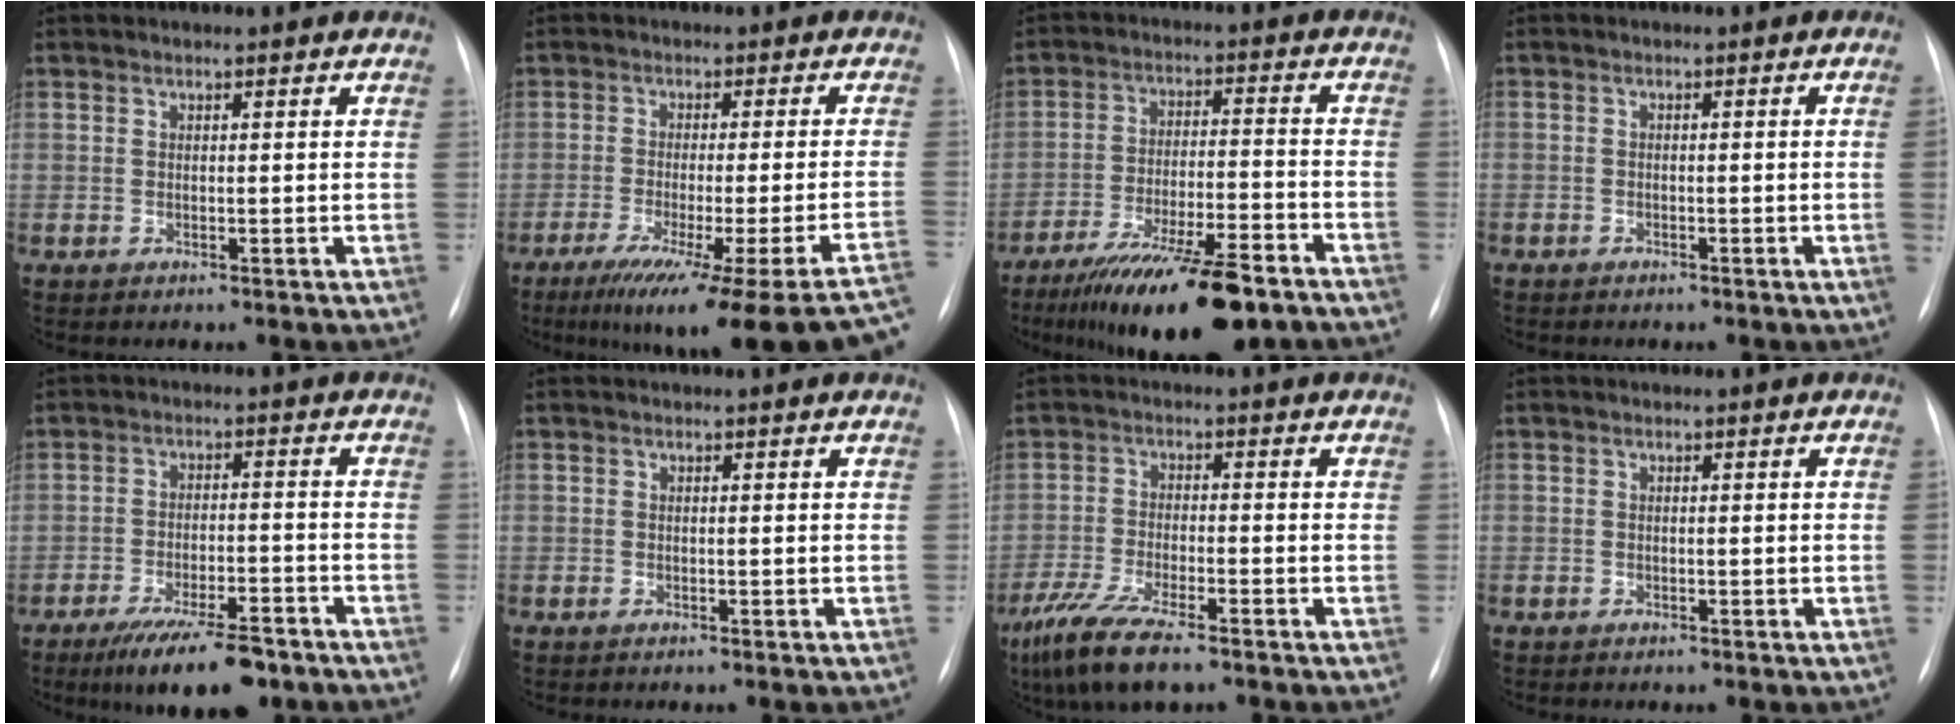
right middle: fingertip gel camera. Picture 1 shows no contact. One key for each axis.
{"total": 23.5, "fx": -18.4, "fy": -1.0, "fz": 14.7, "tx": -0.117, "ty": -0.048, "tz": -0.246}
{"total": 16.8, "fx": -12.3, "fy": 3.0, "fz": 10.9, "tx": -0.164, "ty": -0.015, "tz": -0.202}
{"total": 1.4, "fx": -0.6, "fy": -0.2, "fz": 1.2, "tx": -0.018, "ty": 0.003, "tz": -0.012}
{"total": 11.5, "fx": -8.5, "fy": 3.2, "fz": 7.0, "tx": -0.109, "ty": -0.010, "tz": -0.137}
{"total": 0.6, "fx": -0.4, "fy": 0.5, "fz": -0.1, "tx": -0.001, "ty": 0.004, "tz": -0.007}
{"total": 10.2, "fx": -7.3, "fy": 2.0, "fz": 6.7, "tx": -0.132, "ty": -0.025, "tz": -0.127}
{"total": 0.6, "fx": -0.4, "fy": 0.0, "fz": 0.4, "tx": -0.006, "ty": 0.008, "tz": -0.007}